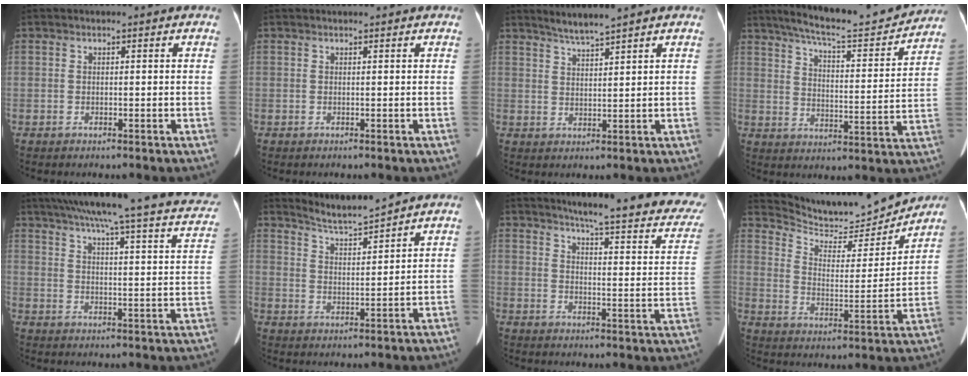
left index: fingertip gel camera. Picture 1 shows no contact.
{"total": 1.6, "force": [1.5, 0.0, 0.4], "torque": [-0.007, 0.023, 0.024]}
{"total": 3.7, "force": [3.2, -0.9, 1.5], "torque": [-0.035, -0.003, 0.068]}
{"total": 18.9, "force": [17.1, 1.2, 7.9], "torque": [-0.122, -0.019, 0.235]}
{"total": 30.3, "force": [26.0, 2.9, 15.3], "torque": [-0.219, -0.038, 0.312]}
{"total": 5.5, "force": [5.3, -1.3, 0.7], "torque": [-0.020, -0.010, 0.104]}
{"total": 25.5, "force": [21.8, 2.6, 12.9], "torque": [-0.166, -0.068, 0.252]}
{"total": 15.4, "force": [14.8, 2.1, 3.7], "torque": [-0.068, -0.014, 0.225]}